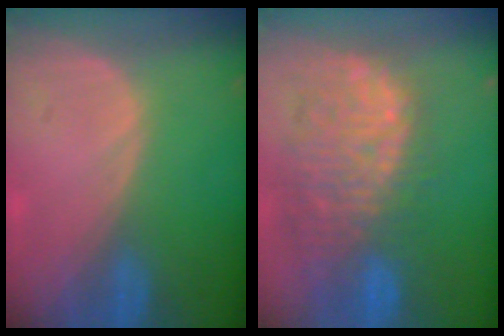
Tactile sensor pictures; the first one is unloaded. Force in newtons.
{"total": 12.2, "press": 10.9, "slide": 5.5}